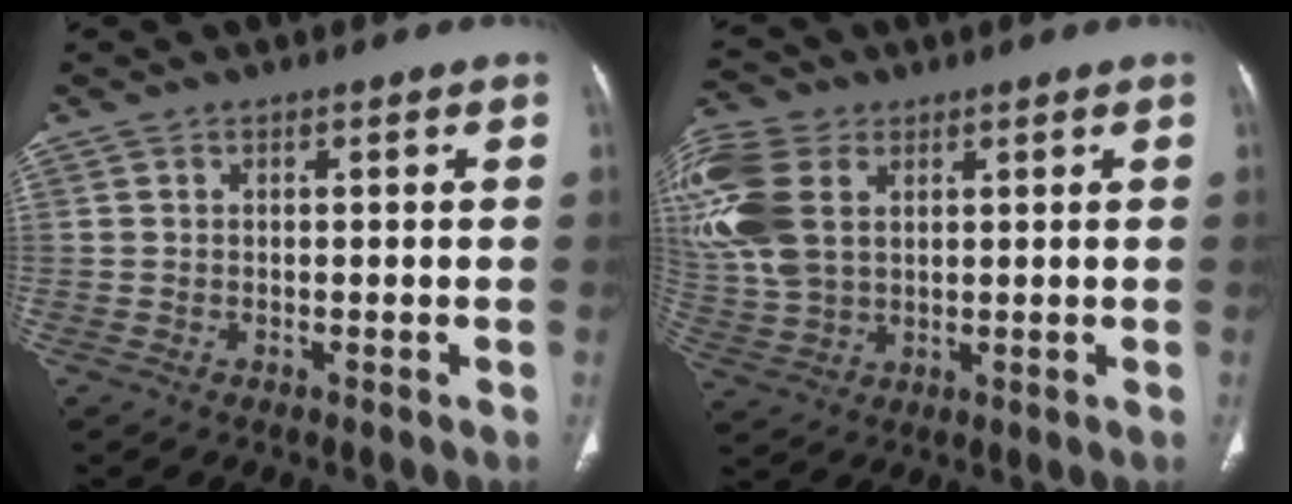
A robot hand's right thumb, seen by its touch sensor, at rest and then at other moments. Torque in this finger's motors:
{"motor_torque": [2.28, 2.36, 1.77, 0.68, 0.27]}